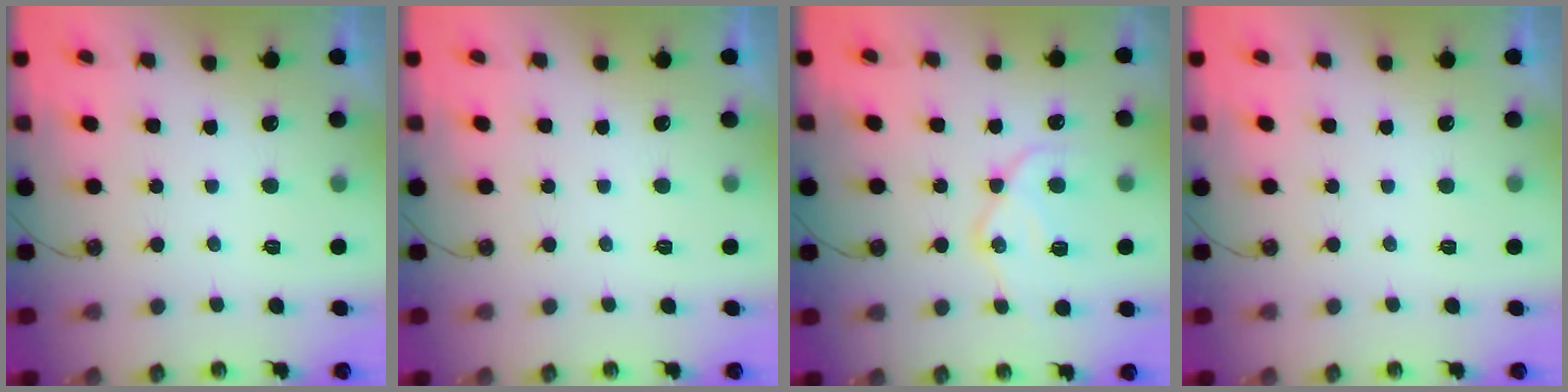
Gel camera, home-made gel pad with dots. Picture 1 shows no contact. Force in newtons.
{"total": 0.0}
{"total": 13.5, "press": 13.5, "slide": 1.1}
{"total": 0.0}